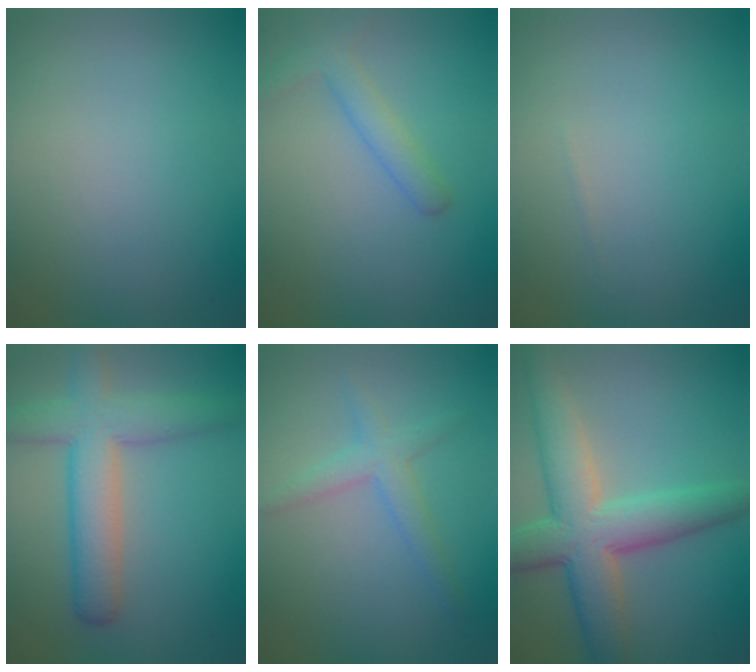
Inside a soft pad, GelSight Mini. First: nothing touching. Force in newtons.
{"total": 2.4, "press": 2.4, "slide": 0.1}
{"total": 0.0}
{"total": 6.1, "press": 6.1, "slide": 0.3}
{"total": 2.4, "press": 2.4, "slide": 0.1}
{"total": 7.9, "press": 7.9, "slide": 0.6}